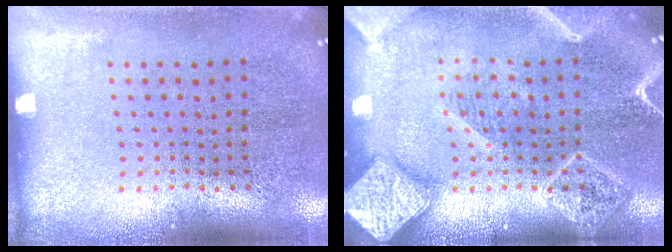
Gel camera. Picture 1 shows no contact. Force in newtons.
{"total": 4.2, "press": 4.1, "slide": 0.6}